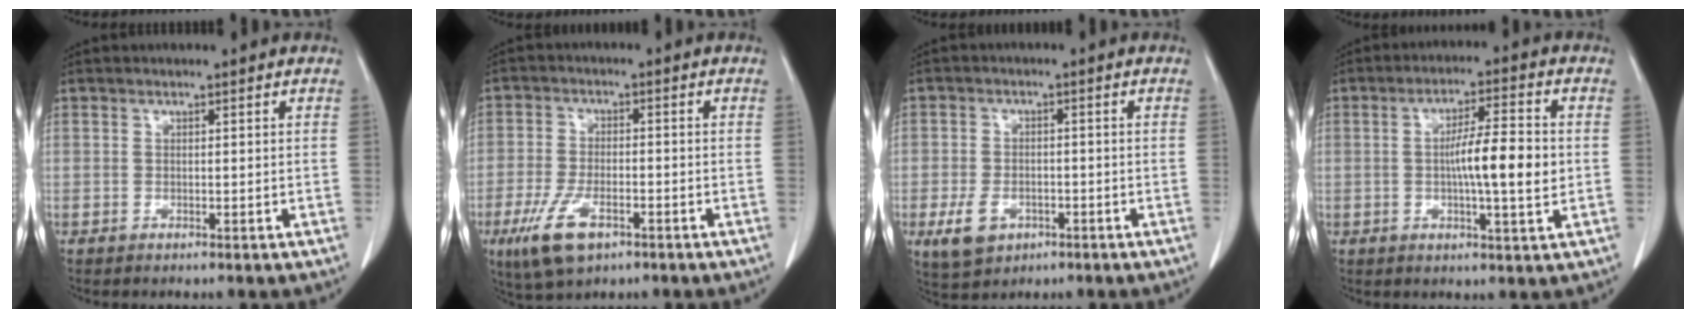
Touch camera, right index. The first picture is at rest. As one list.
[{"total": 8.0, "force": [-4.2, 3.3, 6.0], "torque": [-0.126, -0.012, -0.070]}, {"total": 5.5, "force": [-2.4, 3.9, 3.1], "torque": [-0.061, 0.001, -0.028]}, {"total": 9.0, "force": [-0.4, 0.9, 8.9], "torque": [-0.148, 0.004, -0.012]}]